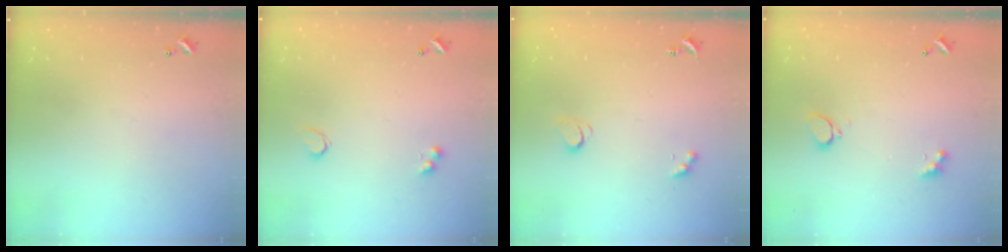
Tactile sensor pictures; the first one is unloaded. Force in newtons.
{"total": 2.8, "press": 2.6, "slide": 1.2}
{"total": 2.1, "press": 2.1, "slide": 0.5}
{"total": 1.9, "press": 1.8, "slide": 0.6}